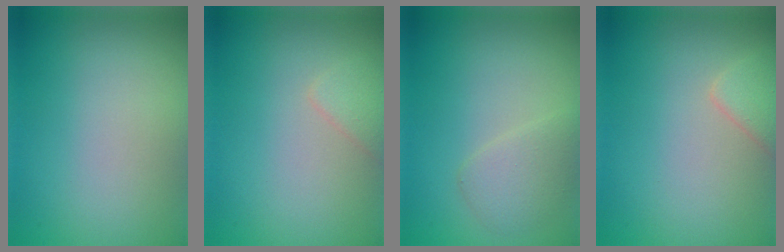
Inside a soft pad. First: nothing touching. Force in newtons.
{"total": 1.2, "press": 1.2, "slide": 0.0}
{"total": 2.1, "press": 2.1, "slide": 0.1}
{"total": 1.9, "press": 1.9, "slide": 0.2}